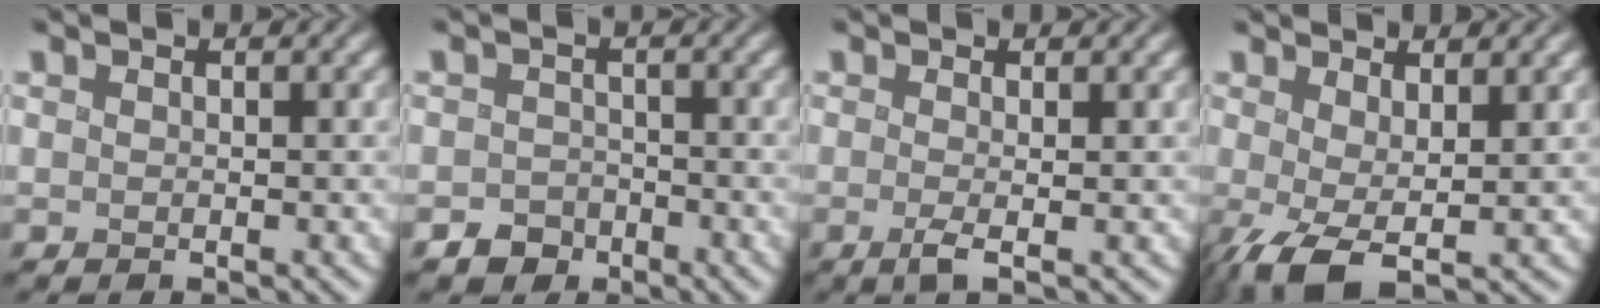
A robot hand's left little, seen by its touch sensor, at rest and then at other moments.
{"total": 2.3, "force": [-1.7, 1.5, 0.1], "torque": [0.013, -0.002, -0.032]}
{"total": 1.2, "force": [-0.4, 0.1, 1.2], "torque": [-0.017, -0.004, -0.010]}
{"total": 4.2, "force": [-0.5, 1.7, 3.8], "torque": [-0.077, -0.003, -0.014]}